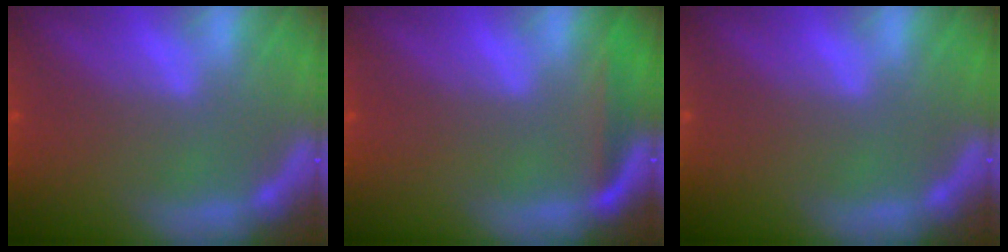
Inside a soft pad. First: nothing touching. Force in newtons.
{"total": 2.5}
{"total": 1.9}